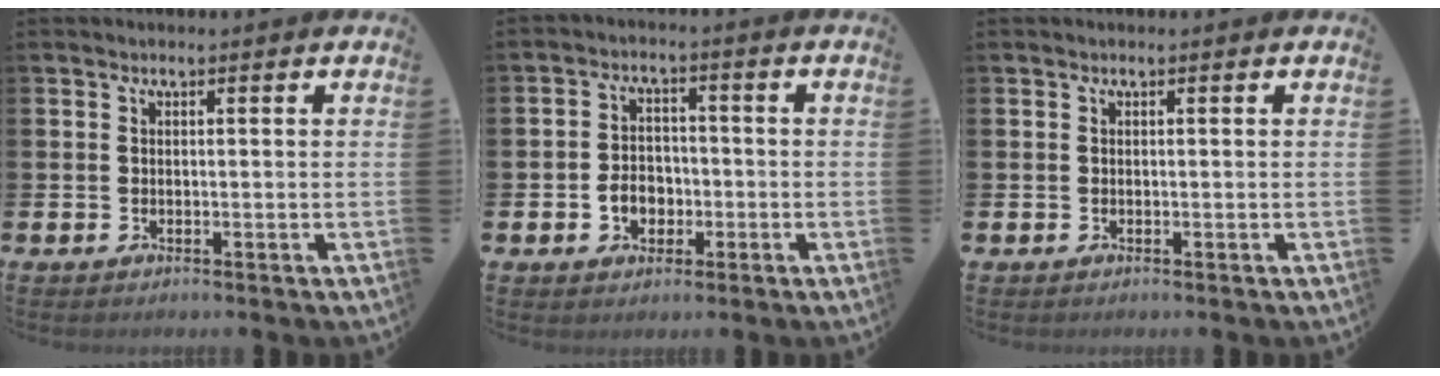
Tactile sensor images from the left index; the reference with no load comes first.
{"total": 4.2, "force": [-1.3, 3.2, 2.3], "torque": [-0.034, 0.001, -0.031]}
{"total": 0.0}